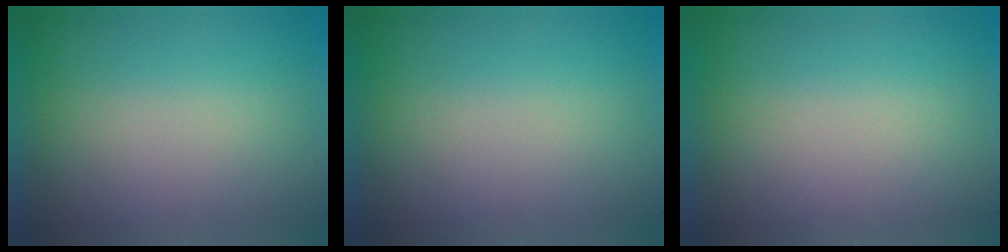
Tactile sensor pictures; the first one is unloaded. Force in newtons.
{"total": 0.0}
{"total": 1.4}